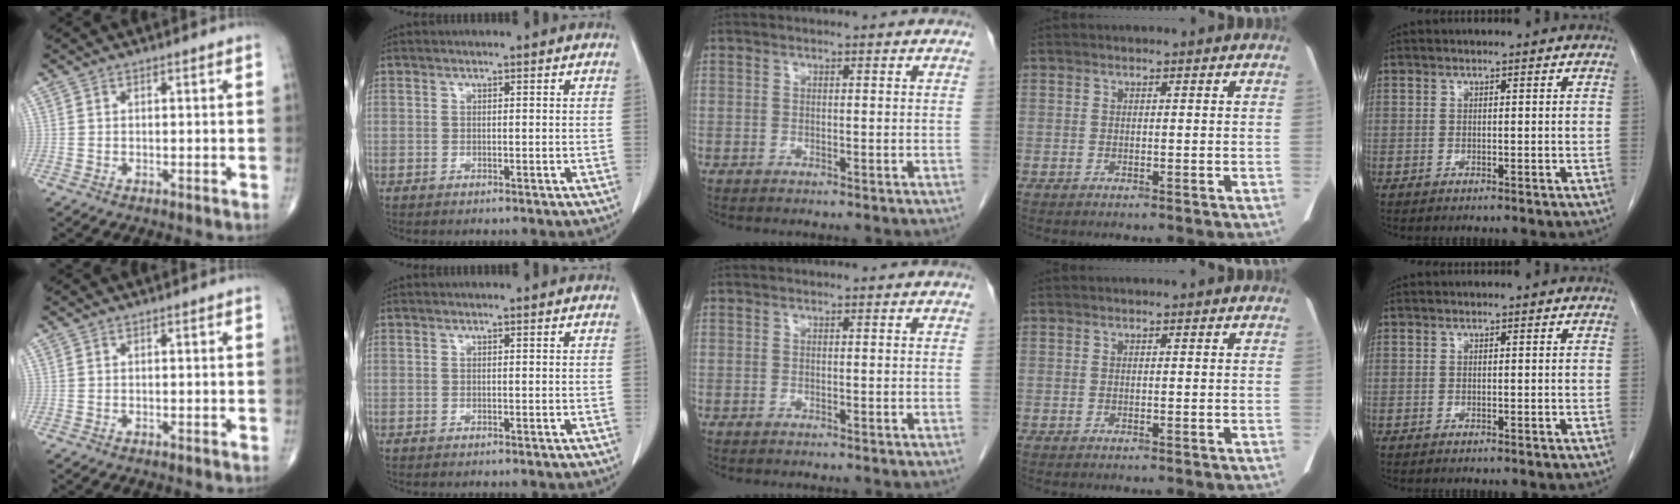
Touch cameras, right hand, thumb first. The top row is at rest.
{}